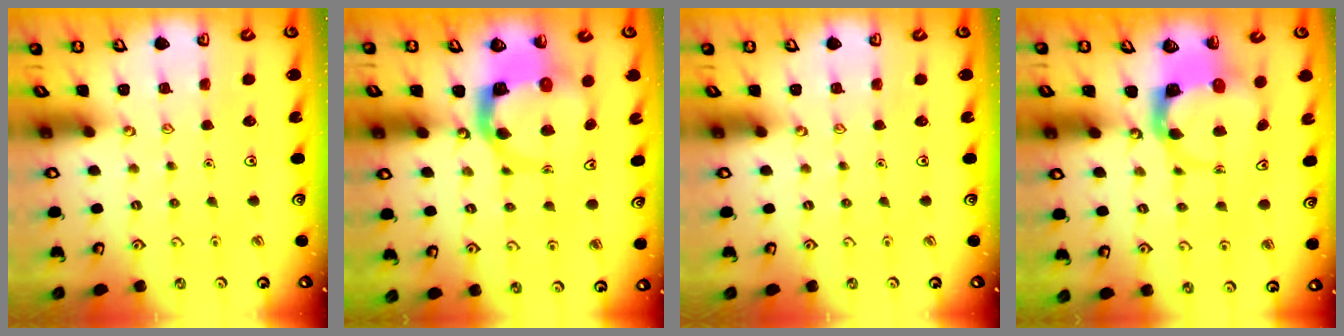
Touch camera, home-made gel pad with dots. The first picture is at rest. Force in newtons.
{"total": 6.8, "press": 6.7, "slide": 1.0}
{"total": 0.0}
{"total": 3.7, "press": 3.7, "slide": 0.5}